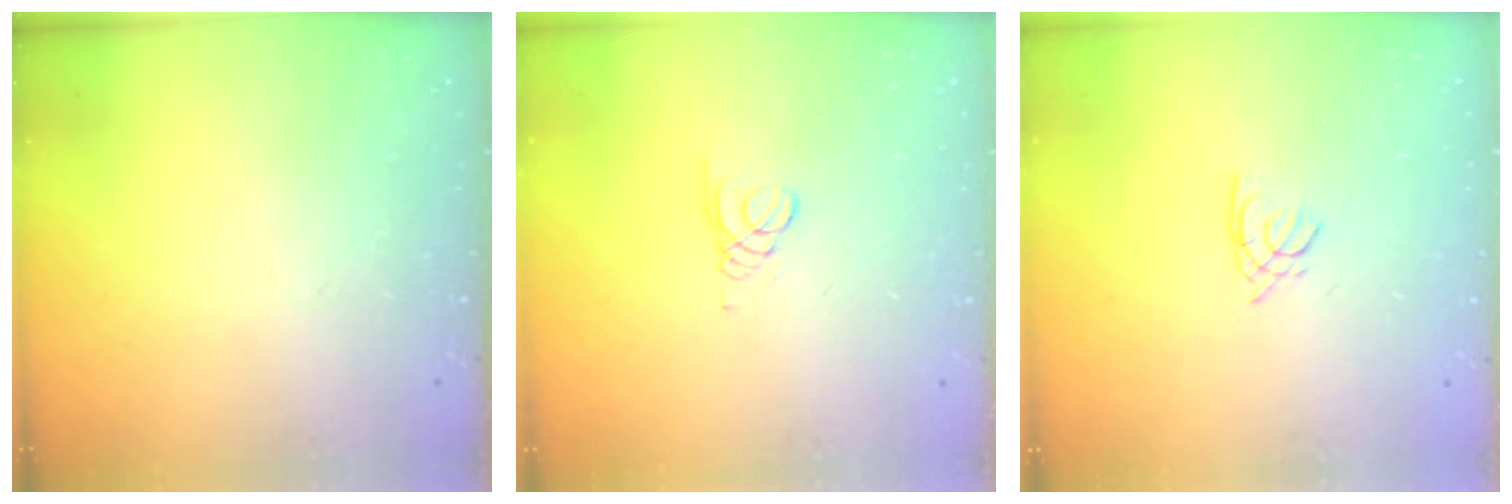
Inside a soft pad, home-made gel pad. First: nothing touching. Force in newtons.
{"total": 1.5, "press": 1.5, "slide": 0.1}
{"total": 1.7, "press": 1.7, "slide": 0.4}